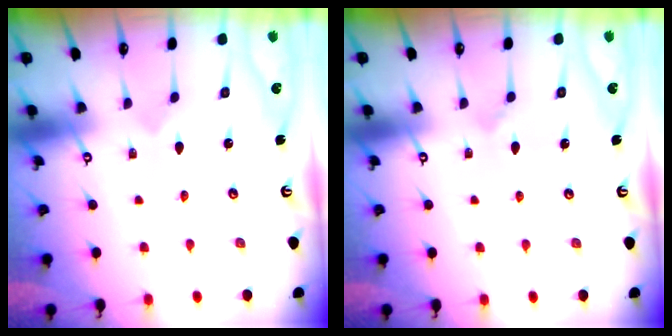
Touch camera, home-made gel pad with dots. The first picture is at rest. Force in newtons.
{"total": 2.3, "press": 2.3, "slide": 0.2}